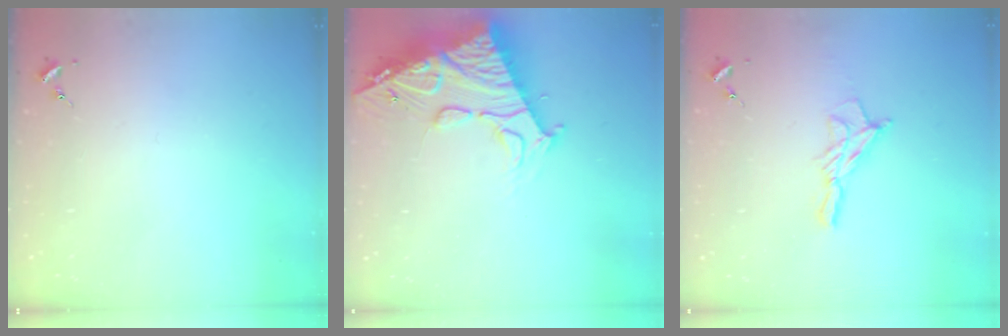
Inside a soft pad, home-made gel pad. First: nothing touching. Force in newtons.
{"total": 23.0, "press": 22.9, "slide": 2.5}
{"total": 8.7, "press": 8.7, "slide": 0.5}